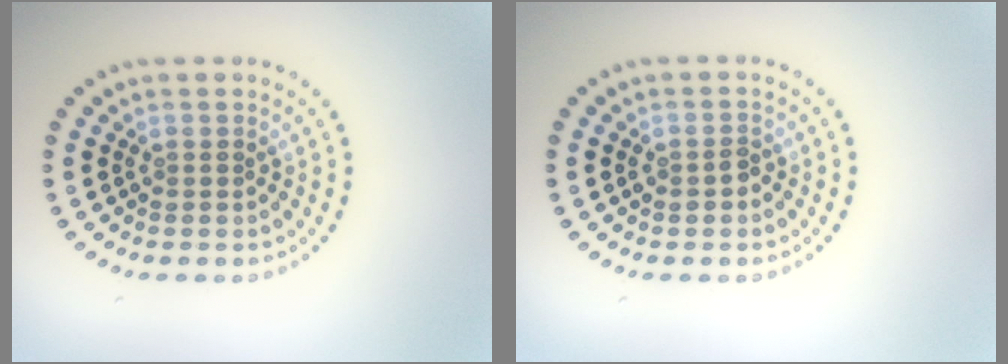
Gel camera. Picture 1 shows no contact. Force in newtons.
{"total": 1.1, "press": 1.1, "slide": 0.2}